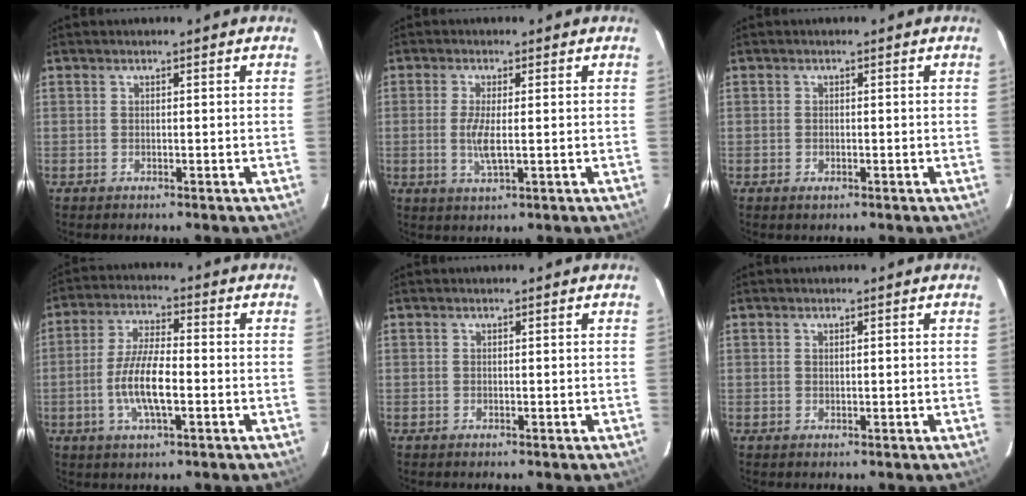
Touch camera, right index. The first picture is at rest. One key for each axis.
{"total": 4.5, "fx": -0.2, "fy": 0.7, "fz": 4.4, "tx": -0.091, "ty": -0.008, "tz": -0.007}
{"total": 0.6, "fx": -0.2, "fy": 0.4, "fz": 0.4, "tx": -0.007, "ty": -0.001, "tz": -0.003}
{"total": 9.3, "fx": -2.3, "fy": 2.6, "fz": 8.7, "tx": -0.173, "ty": 0.000, "tz": -0.046}
{"total": 0.0}
{"total": 0.5, "fx": 0.2, "fy": 0.3, "fz": 0.4, "tx": -0.008, "ty": 0.004, "tz": 0.004}